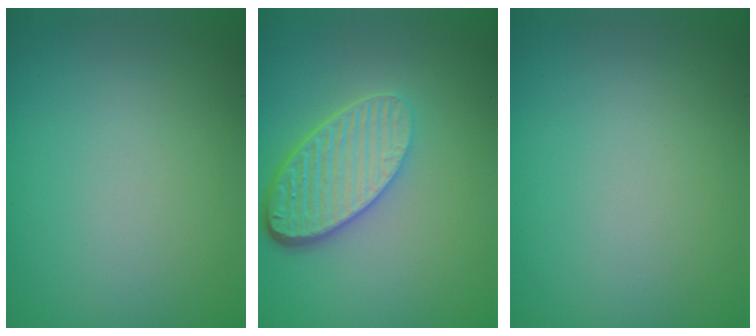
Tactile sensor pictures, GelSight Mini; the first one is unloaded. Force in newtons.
{"total": 5.3, "press": 3.9, "slide": 3.6}
{"total": 0.0}